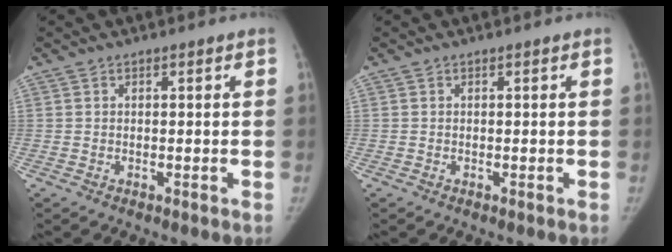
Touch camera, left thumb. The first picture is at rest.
{"total": 0.0}